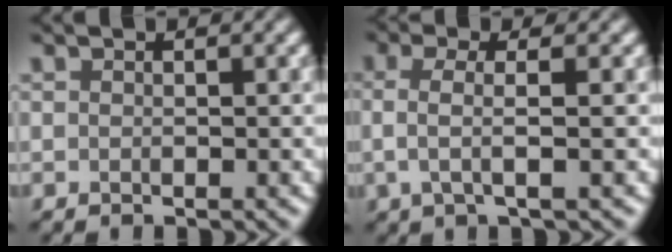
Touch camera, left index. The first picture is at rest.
{"total": 2.8, "force": [0.1, 0.9, 2.7], "torque": [-0.050, 0.004, 0.003]}